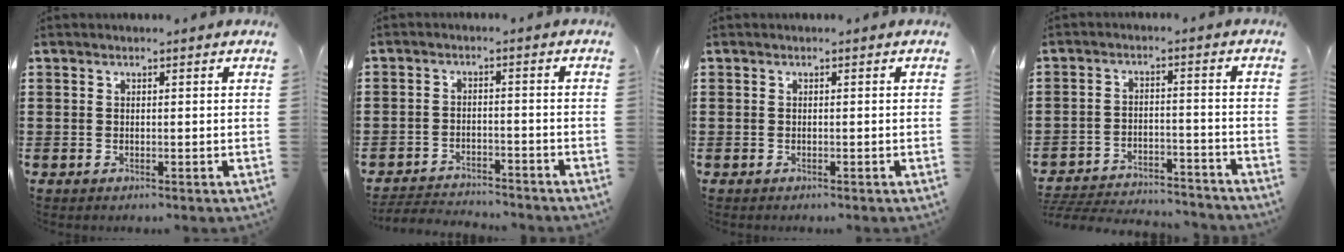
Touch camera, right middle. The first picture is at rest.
{"total": 3.5, "force": [-3.5, 0.6, -0.2], "torque": [-0.004, -0.001, -0.075]}
{"total": 0.0}
{"total": 4.8, "force": [-4.8, 0.4, 0.7], "torque": [-0.027, -0.001, -0.101]}